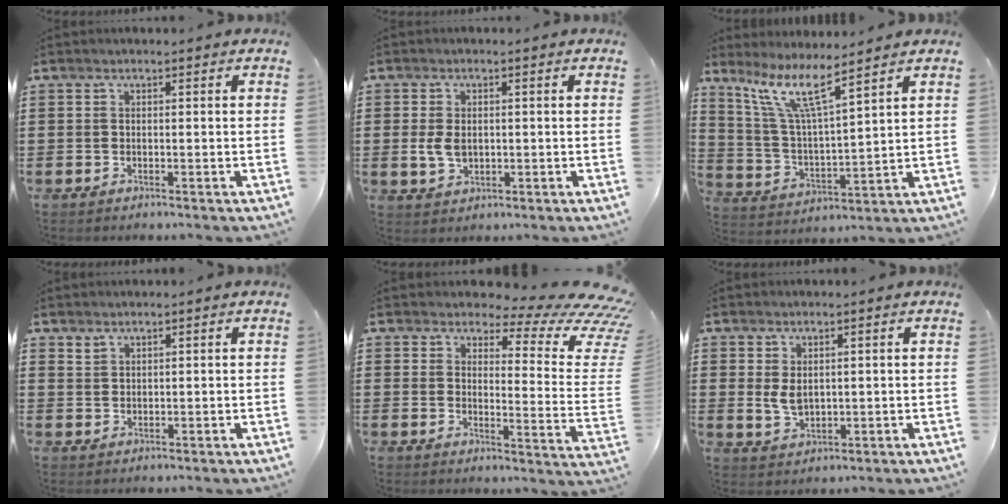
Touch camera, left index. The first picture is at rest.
{"total": 3.4, "force": [-0.1, 2.2, 2.6], "torque": [-0.060, 0.004, -0.004]}
{"total": 8.9, "force": [6.5, 0.8, 6.1], "torque": [-0.139, -0.031, 0.114]}
{"total": 1.4, "force": [1.3, 0.6, 0.1], "torque": [-0.005, 0.001, 0.026]}
{"total": 7.4, "force": [5.5, 1.9, 4.5], "torque": [-0.076, -0.046, 0.091]}
{"total": 3.4, "force": [1.0, 2.0, 2.5], "torque": [-0.061, 0.002, 0.016]}